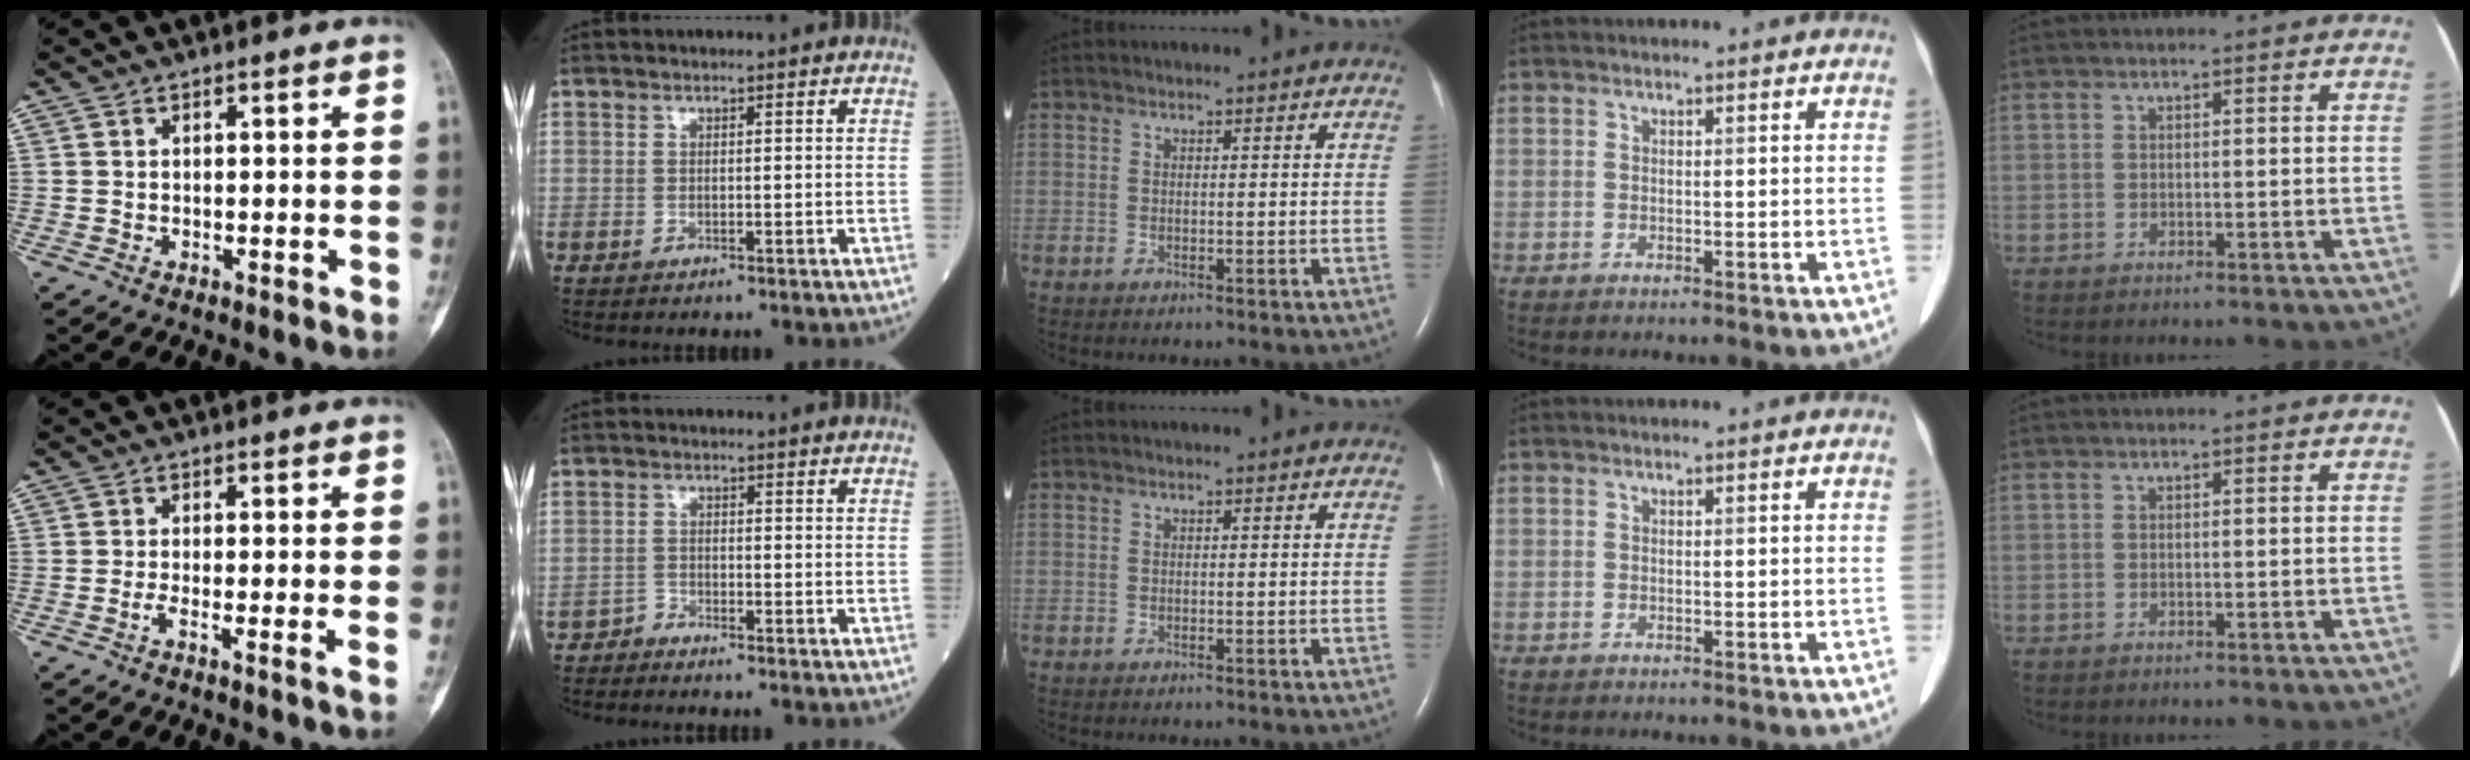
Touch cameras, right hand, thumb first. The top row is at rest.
{"thumb": {"total": 1.4, "force": [-0.5, -0.6, 1.1], "torque": [-0.034, -0.006, -0.018]}, "index": {"total": 1.5, "force": [-1.4, 0.0, -0.4], "torque": [0.014, -0.003, -0.028]}}